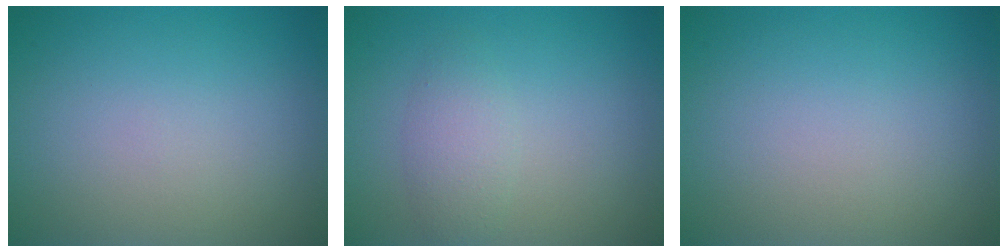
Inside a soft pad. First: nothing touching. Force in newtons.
{"total": 2.1, "press": 2.1, "slide": 0.1}
{"total": 0.0}